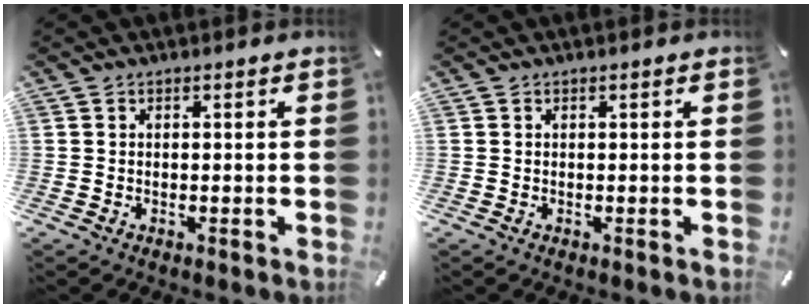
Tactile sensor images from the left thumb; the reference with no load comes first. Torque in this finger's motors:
{"motor_torque": [0.00, 0.00, -0.01, 0.01, 0.00]}